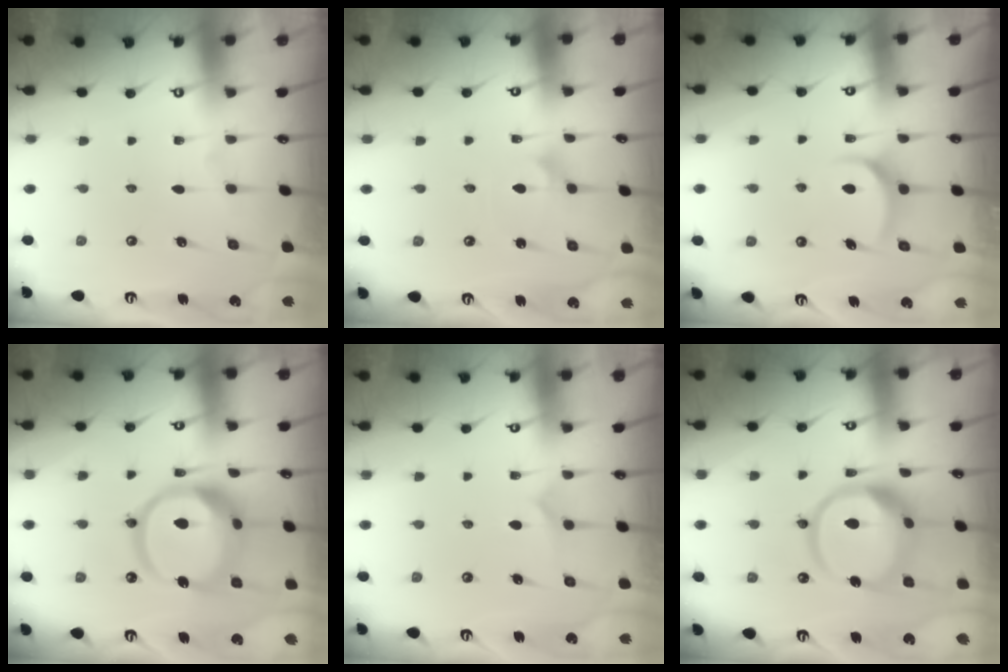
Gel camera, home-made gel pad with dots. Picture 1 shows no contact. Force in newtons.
{"total": 2.0, "press": 2.0, "slide": 0.1}
{"total": 6.7, "press": 6.7, "slide": 0.2}
{"total": 17.7, "press": 17.5, "slide": 2.5}
{"total": 3.9, "press": 3.9, "slide": 0.4}
{"total": 14.0, "press": 13.9, "slide": 1.6}